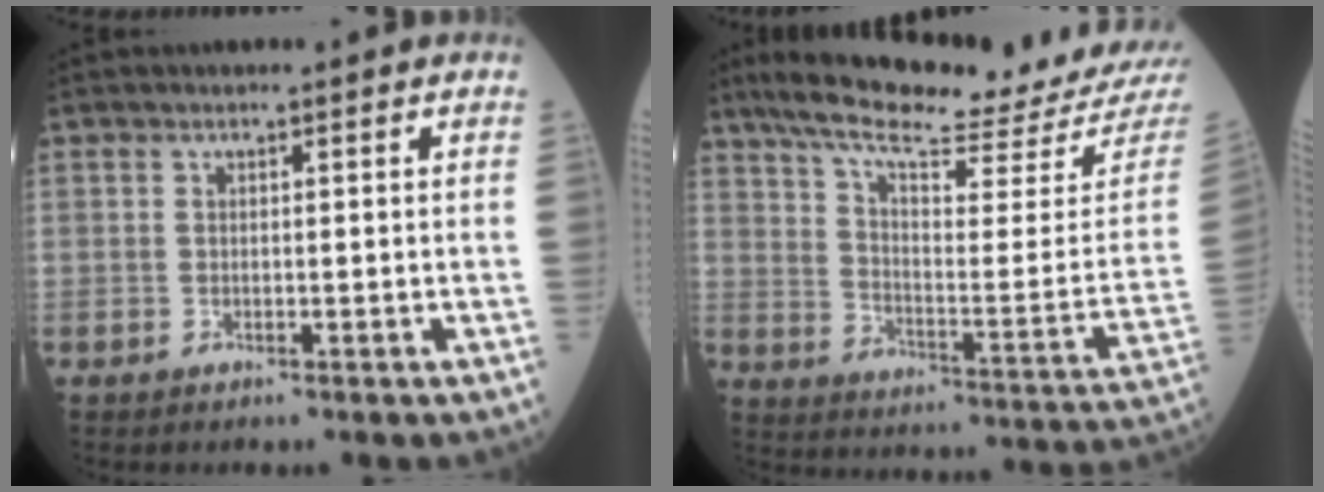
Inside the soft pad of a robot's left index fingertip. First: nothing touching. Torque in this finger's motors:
{"motor_torque": [0.93, -1.15, 0.01, 0.06]}